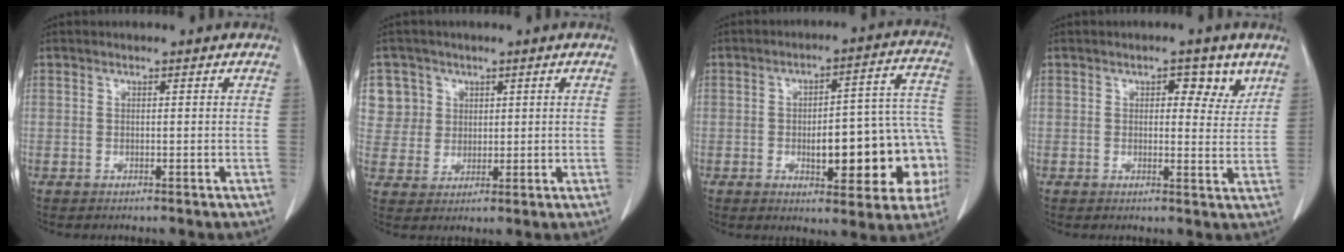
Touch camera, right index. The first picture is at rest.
{"total": 6.7, "force": [2.7, 6.1, 0.0], "torque": [0.011, 0.016, 0.063]}
{"total": 17.3, "force": [-4.0, 5.7, 15.9], "torque": [-0.139, 0.050, -0.032]}
{"total": 4.2, "force": [2.2, 2.2, 2.8], "torque": [-0.023, 0.001, 0.023]}